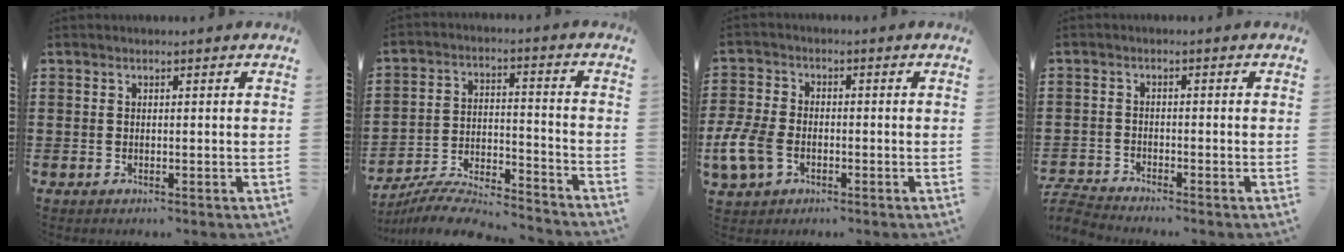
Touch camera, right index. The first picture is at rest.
{"total": 7.4, "force": [-7.1, 0.4, 2.1], "torque": [-0.043, 0.003, -0.140]}
{"total": 6.3, "force": [-2.5, 4.0, 4.2], "torque": [-0.121, -0.005, -0.055]}
{"total": 2.7, "force": [-2.7, -0.1, 0.1], "torque": [-0.013, -0.004, -0.060]}